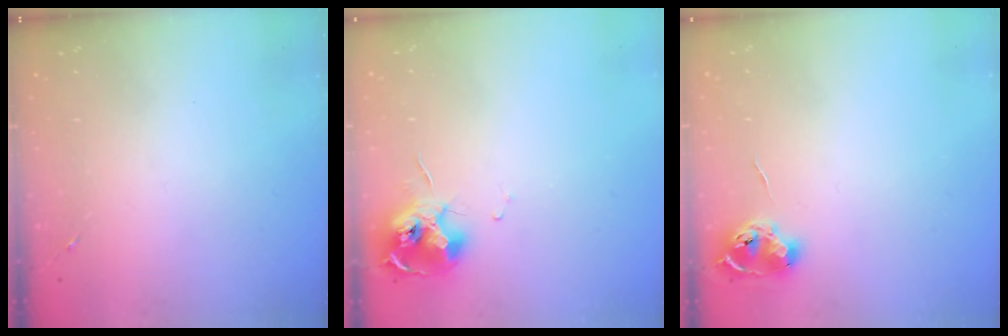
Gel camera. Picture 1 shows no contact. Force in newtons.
{"total": 12.1, "press": 12.0, "slide": 1.2}
{"total": 7.7, "press": 7.7, "slide": 0.7}